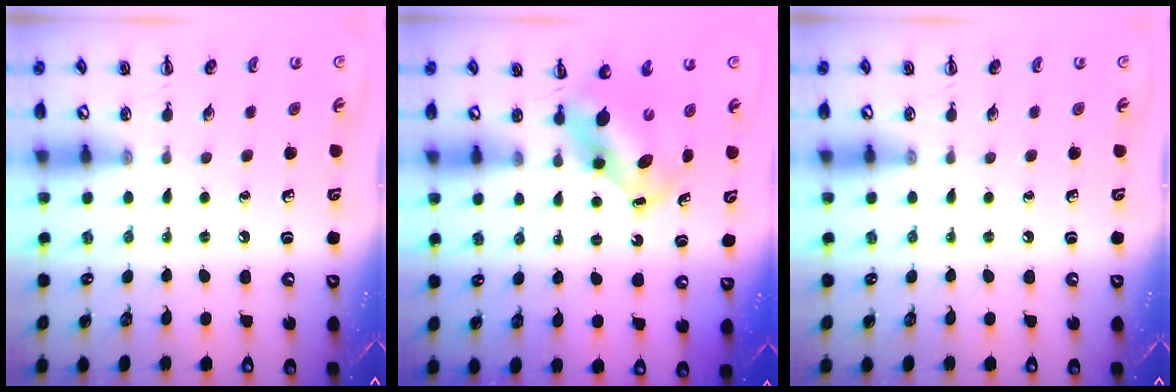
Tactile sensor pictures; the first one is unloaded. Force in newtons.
{"total": 5.5, "press": 5.4, "slide": 1.0}
{"total": 0.0}